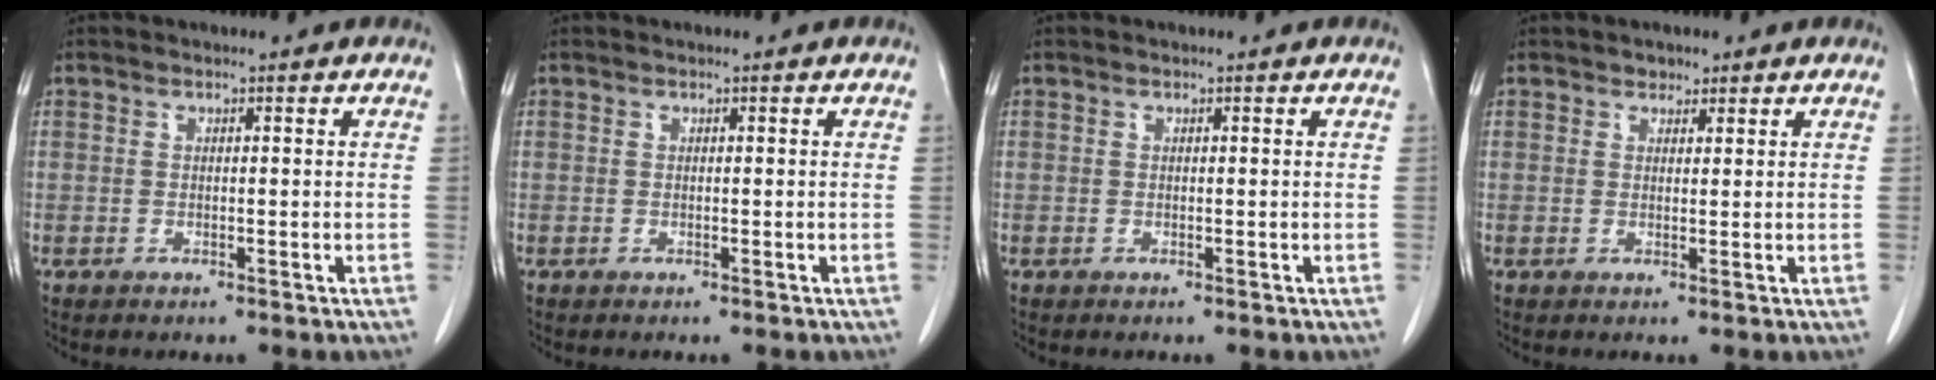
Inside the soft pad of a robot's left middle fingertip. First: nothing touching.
{"total": 0.0}
{"total": 0.0}
{"total": 1.4, "force": [1.0, 0.9, 0.3], "torque": [-0.002, -0.004, 0.013]}